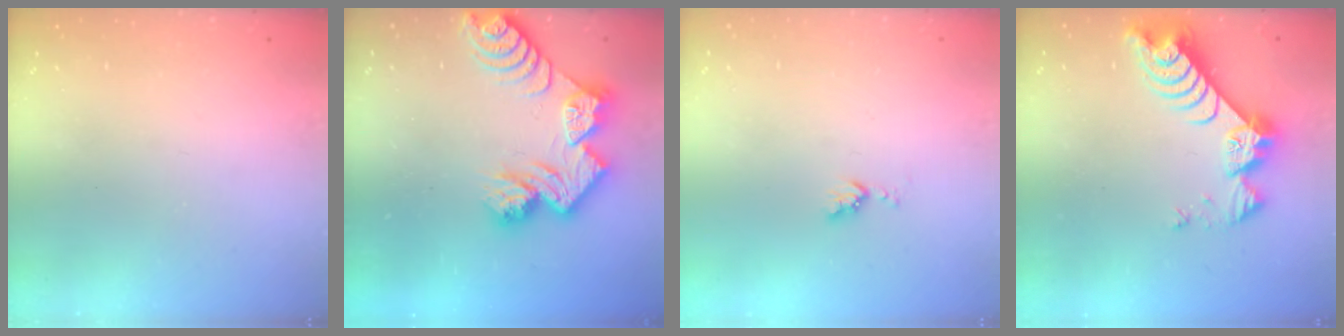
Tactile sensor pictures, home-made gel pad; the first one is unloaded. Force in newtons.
{"total": 12.5, "press": 12.5, "slide": 1.1}
{"total": 3.9, "press": 3.9, "slide": 0.5}
{"total": 9.4, "press": 9.4, "slide": 0.9}